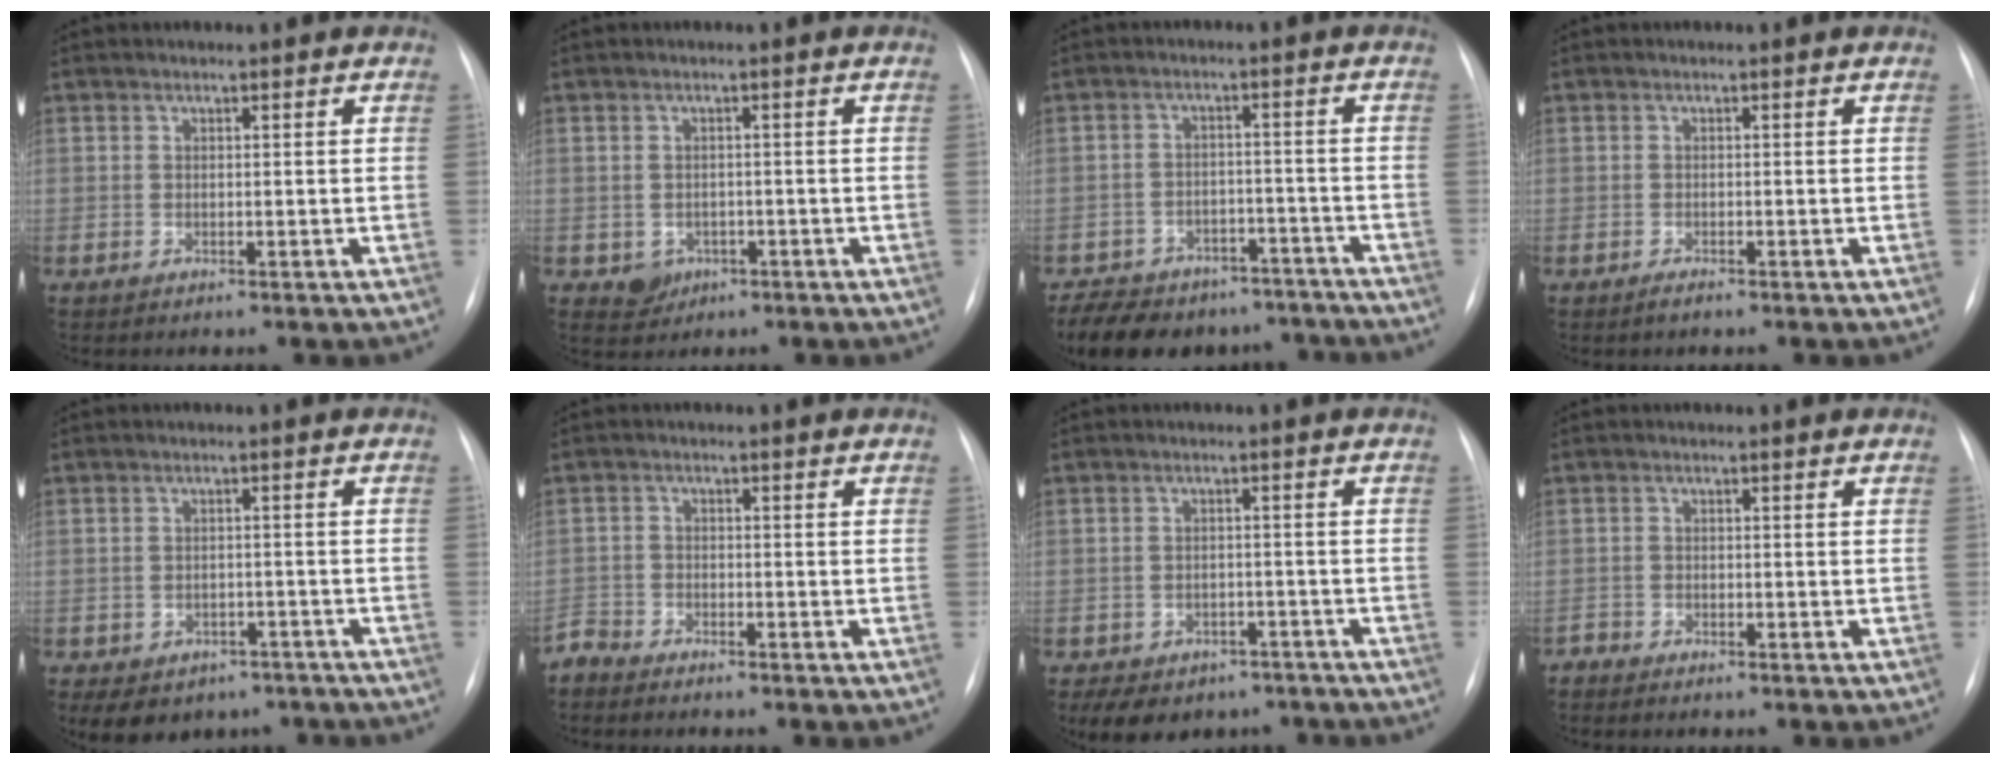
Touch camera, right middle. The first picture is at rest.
{"total": 3.0, "force": [-1.2, 2.5, 0.9], "torque": [-0.010, 0.004, -0.008]}
{"total": 16.4, "force": [-13.7, 7.6, 5.0], "torque": [-0.108, 0.006, -0.178]}
{"total": 0.8, "force": [-0.6, 0.0, 0.5], "torque": [-0.012, -0.002, -0.010]}
{"total": 9.8, "force": [-6.8, 6.5, 3.1], "torque": [-0.060, 0.009, -0.075]}
{"total": 2.5, "force": [-2.5, 0.2, -0.3], "torque": [0.011, -0.010, -0.050]}
{"total": 11.0, "force": [-8.1, 6.6, 3.5], "torque": [-0.067, 0.005, -0.092]}
{"total": 1.0, "force": [-1.0, 0.0, -0.1], "torque": [0.002, -0.004, -0.020]}